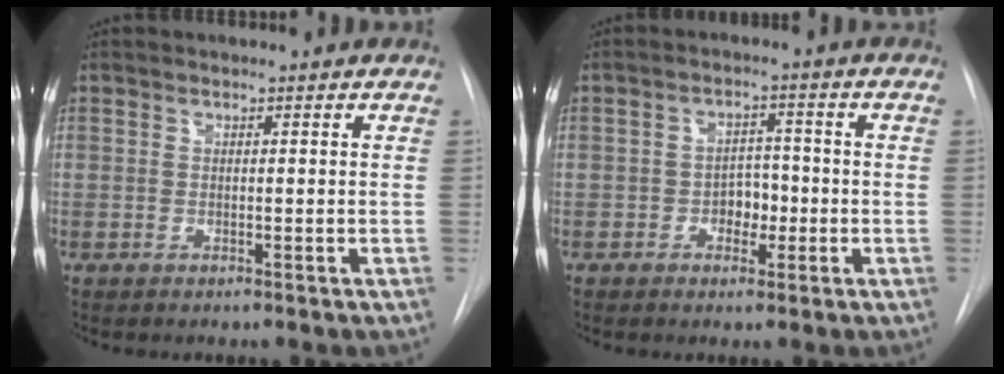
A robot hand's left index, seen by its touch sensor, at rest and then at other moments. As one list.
[{"total": 3.6, "force": [-1.4, 2.5, 2.3], "torque": [-0.026, 0.004, -0.022]}]